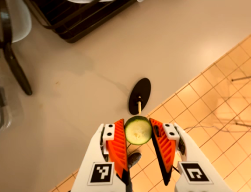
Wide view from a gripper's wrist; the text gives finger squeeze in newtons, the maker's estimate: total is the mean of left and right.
{"total": 9.9, "left": 9.9, "right": 9.8}